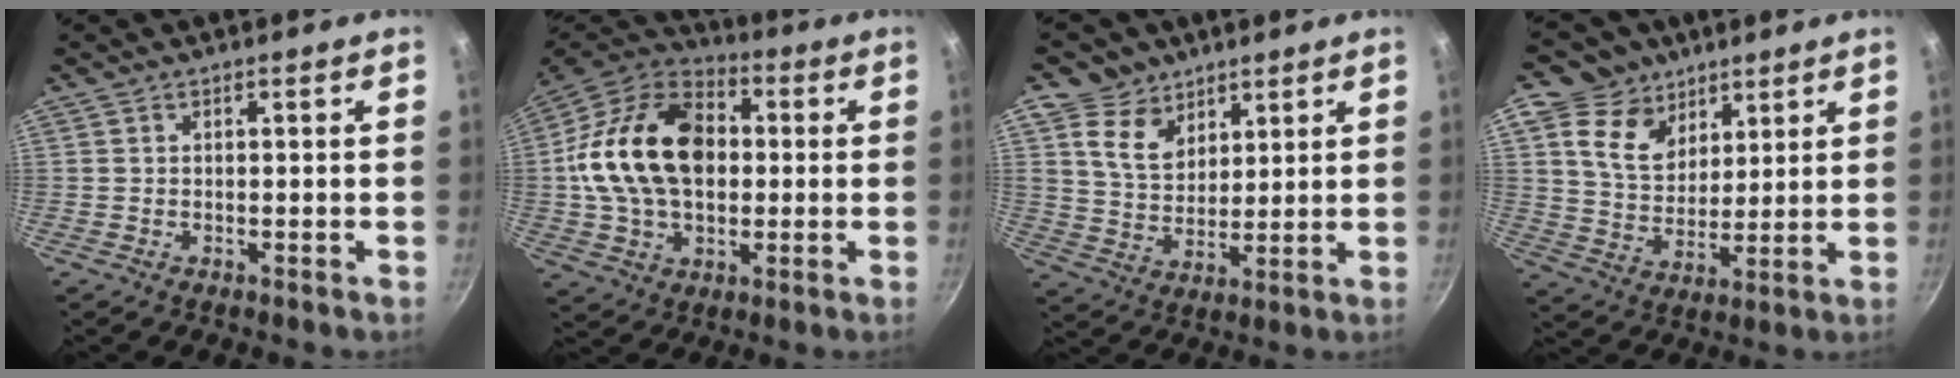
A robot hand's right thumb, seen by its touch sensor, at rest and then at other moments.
{"total": 22.6, "force": [1.5, 15.8, 16.1], "torque": [-0.268, 0.033, 0.018]}
{"total": 8.7, "force": [5.2, 6.3, 3.0], "torque": [-0.017, -0.040, 0.094]}
{"total": 11.9, "force": [6.6, 8.7, 4.8], "torque": [-0.046, -0.038, 0.118]}